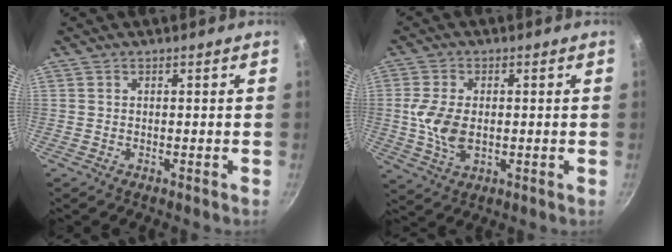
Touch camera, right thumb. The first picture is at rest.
{"total": 7.9, "force": [-0.2, 4.8, 6.3], "torque": [-0.129, -0.001, -0.003]}